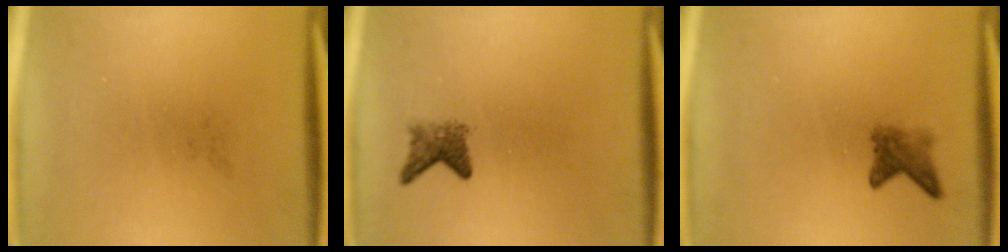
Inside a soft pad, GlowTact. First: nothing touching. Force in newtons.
{"total": 2.3}
{"total": 2.3}